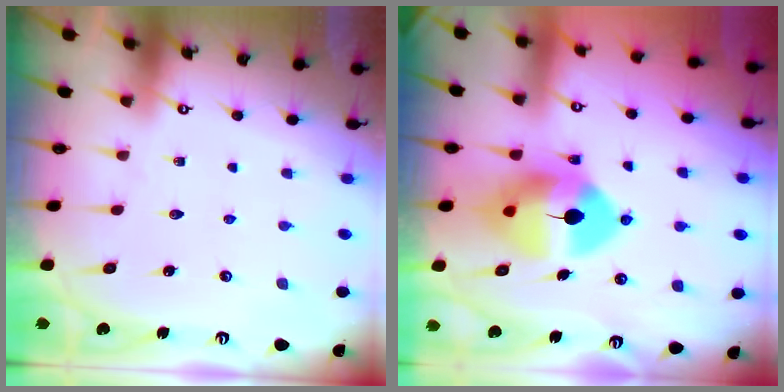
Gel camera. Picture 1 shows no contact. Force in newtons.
{"total": 12.0, "press": 11.8, "slide": 1.9}